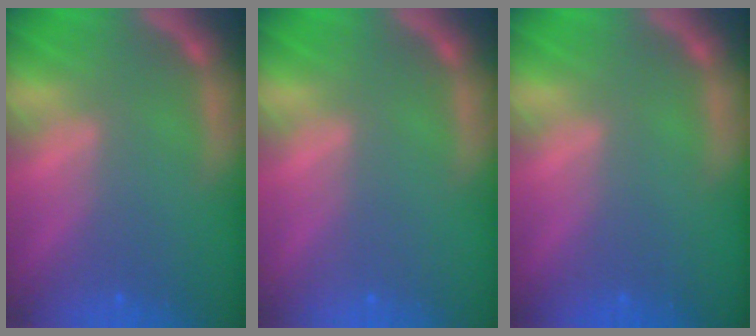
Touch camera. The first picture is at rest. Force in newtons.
{"total": 0.0}
{"total": 0.0}